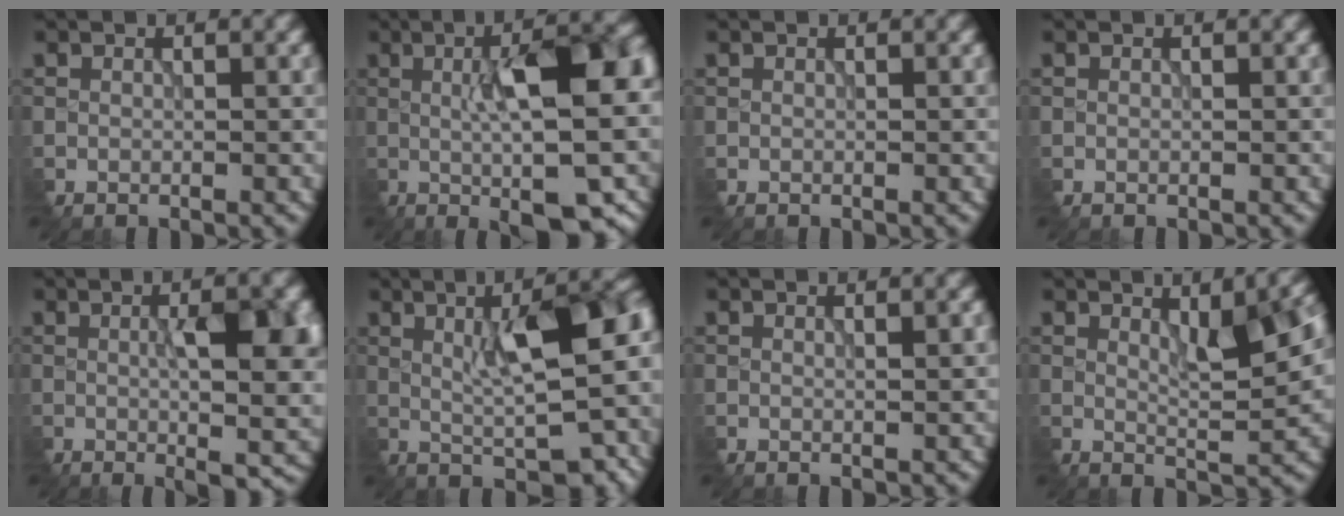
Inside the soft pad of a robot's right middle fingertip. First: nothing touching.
{"total": 12.3, "force": [-1.5, 3.5, 11.7], "torque": [-0.150, 0.006, -0.022]}
{"total": 0.0}
{"total": 0.0}
{"total": 8.1, "force": [-0.6, 2.0, 7.8], "torque": [-0.115, -0.012, 0.001]}
{"total": 10.6, "force": [0.8, 2.7, 10.2], "torque": [-0.142, 0.005, 0.017]}
{"total": 0.8, "force": [0.2, -0.2, 0.7], "torque": [-0.012, -0.001, 0.005]}
{"total": 5.7, "force": [1.3, 1.3, 5.4], "torque": [-0.082, -0.001, 0.025]}